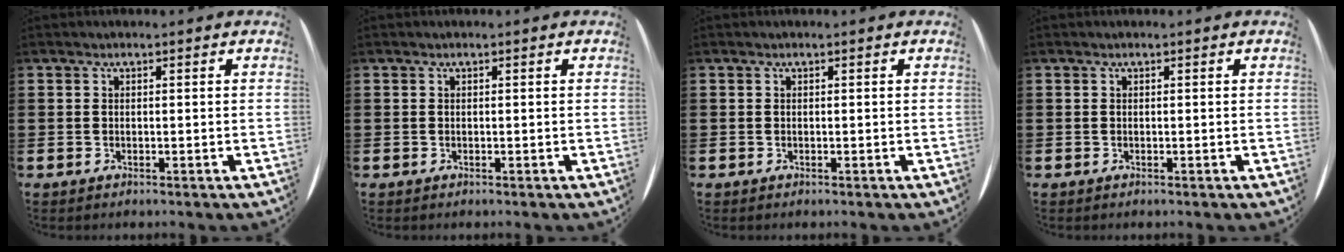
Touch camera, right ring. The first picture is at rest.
{"total": 0.0}
{"total": 0.0}
{"total": 0.0}